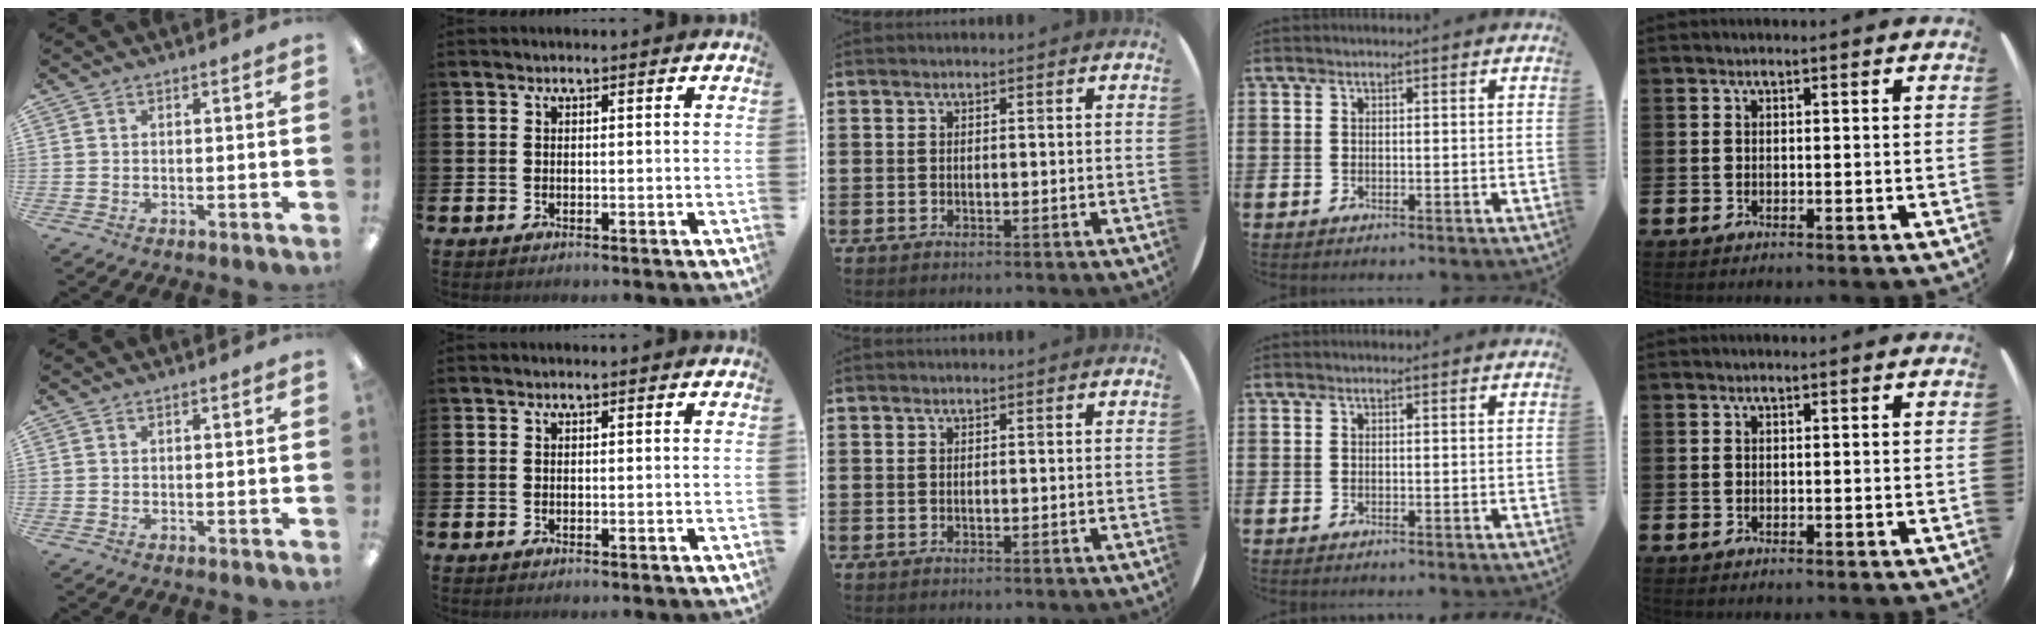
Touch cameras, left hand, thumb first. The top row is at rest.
{}